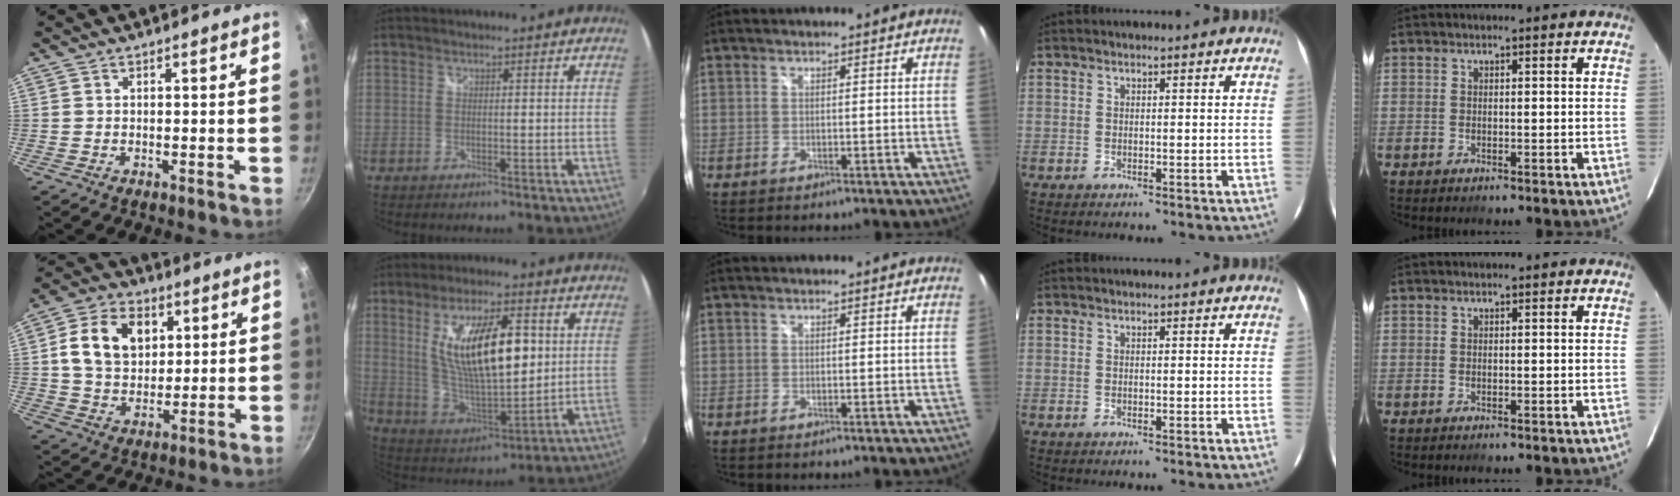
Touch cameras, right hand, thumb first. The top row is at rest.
{"thumb": {"total": 12.7, "force": [3.3, 9.4, 7.9], "torque": [-0.117, 0.000, 0.050]}, "index": {"total": 18.5, "force": [4.4, 6.7, 16.7], "torque": [-0.295, -0.003, 0.091]}}